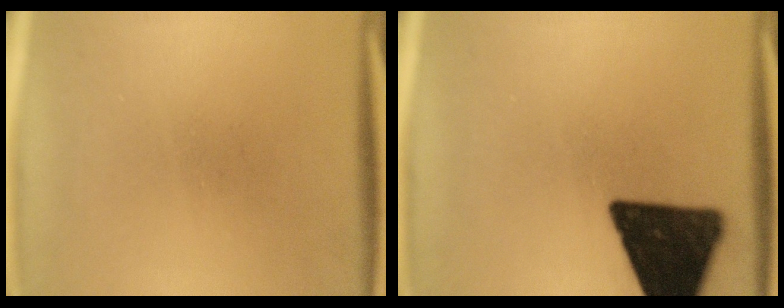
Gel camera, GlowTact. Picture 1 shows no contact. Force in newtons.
{"total": 18.4}